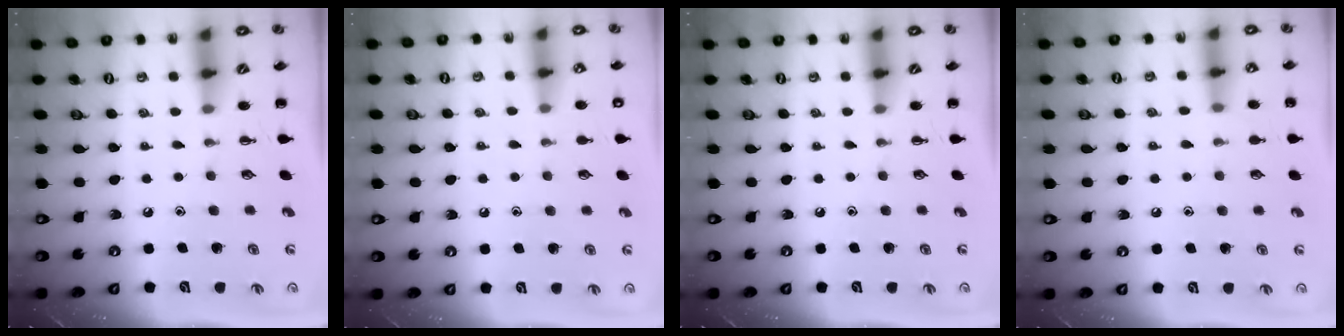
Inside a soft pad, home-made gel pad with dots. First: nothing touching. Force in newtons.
{"total": 6.4, "press": 6.2, "slide": 1.7}
{"total": 0.0}
{"total": 4.8, "press": 4.4, "slide": 1.8}